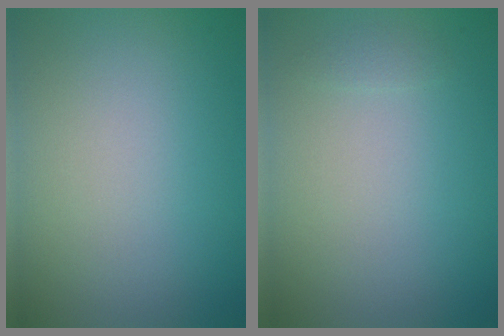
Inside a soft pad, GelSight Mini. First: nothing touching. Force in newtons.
{"total": 0.6, "press": 0.6, "slide": 0.0}